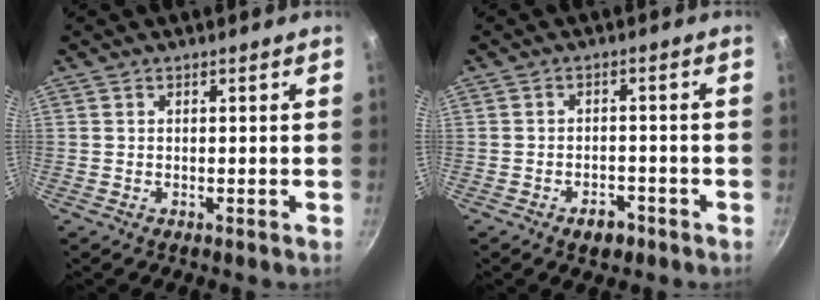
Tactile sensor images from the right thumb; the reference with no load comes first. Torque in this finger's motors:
{"motor_torque": [0.34, -0.48, -0.20, 0.03, 0.00]}